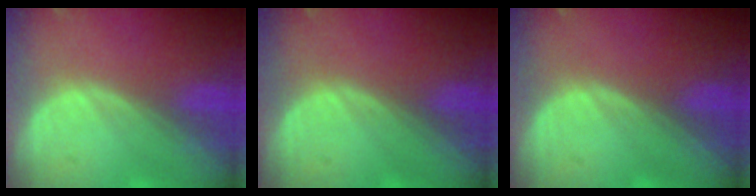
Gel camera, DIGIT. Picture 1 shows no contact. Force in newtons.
{"total": 0.0}
{"total": 0.0}